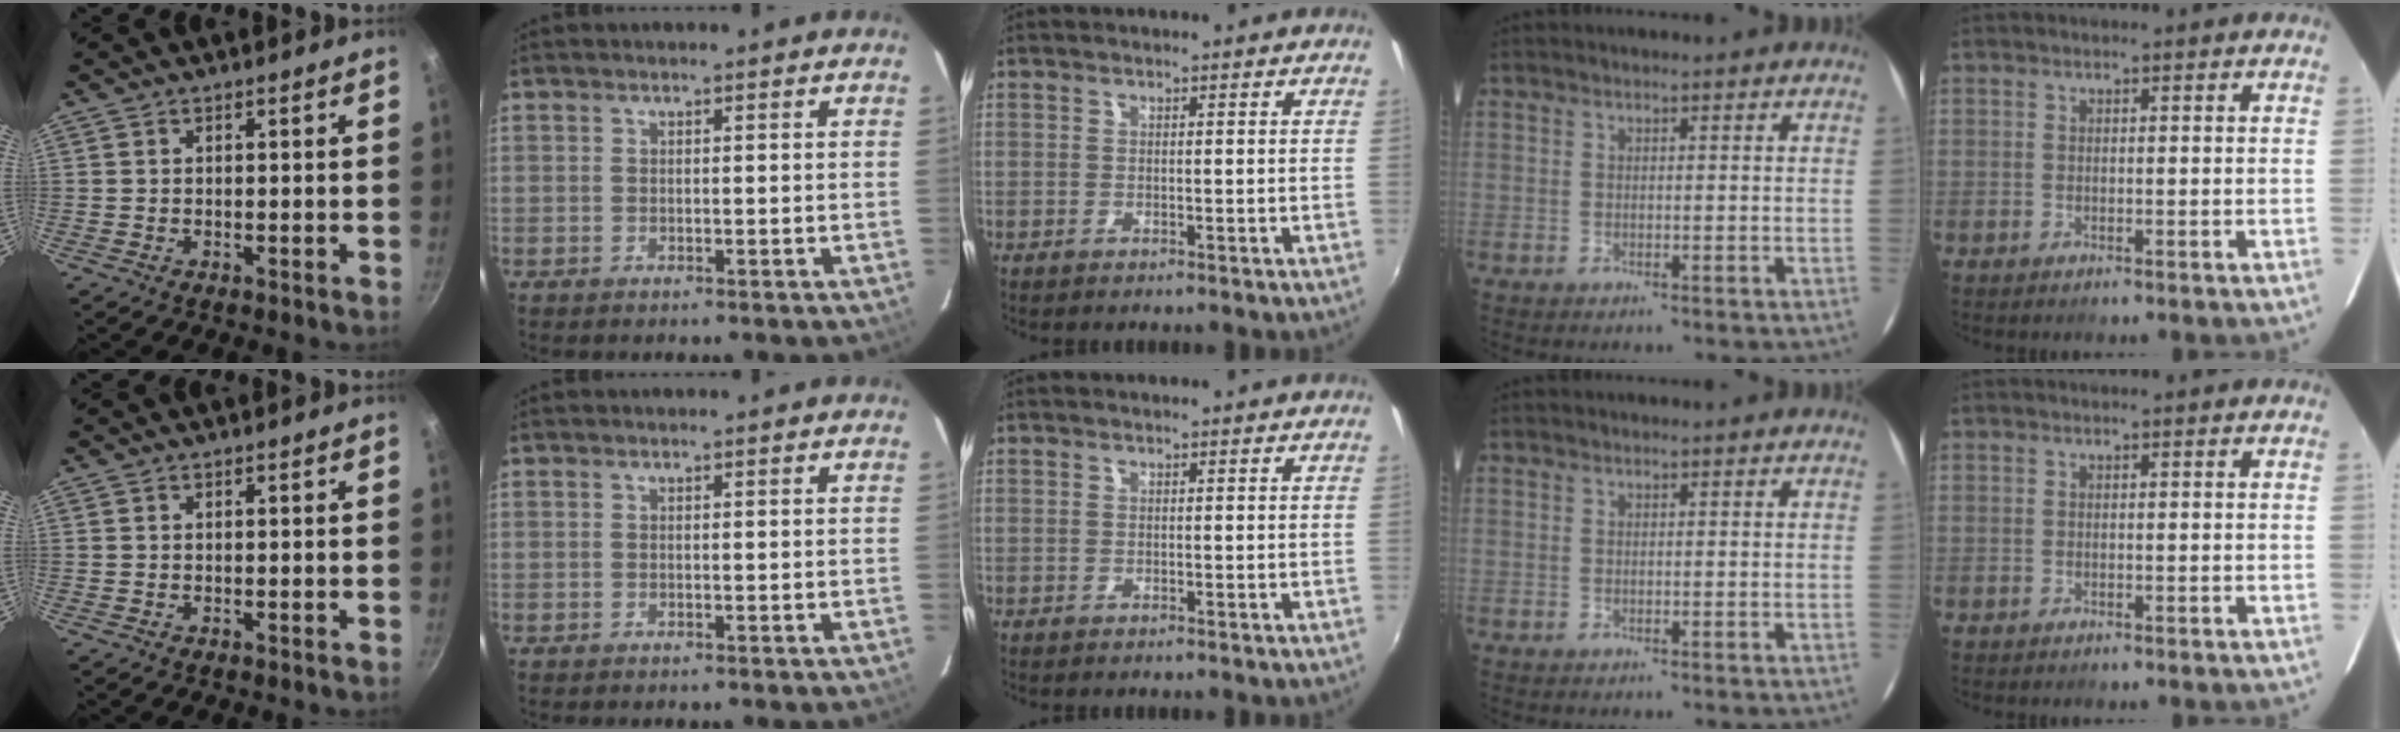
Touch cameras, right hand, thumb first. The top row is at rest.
{}